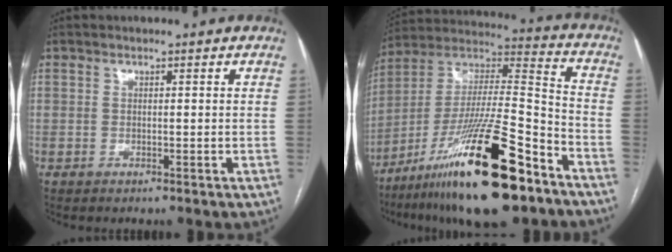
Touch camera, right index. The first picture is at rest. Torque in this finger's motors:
{"motor_torque": [1.45, -0.69, 0.96, 0.21]}